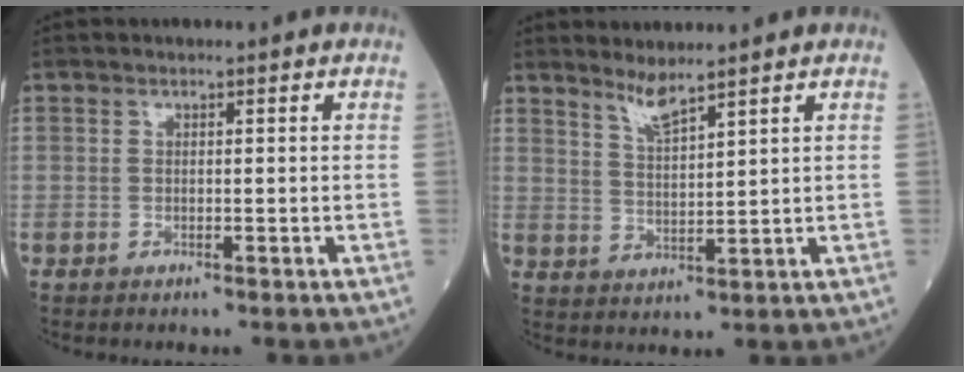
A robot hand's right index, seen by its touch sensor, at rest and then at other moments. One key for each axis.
{"total": 3.7, "fx": 3.2, "fy": -0.4, "fz": 1.7, "tx": -0.036, "ty": -0.013, "tz": 0.067}